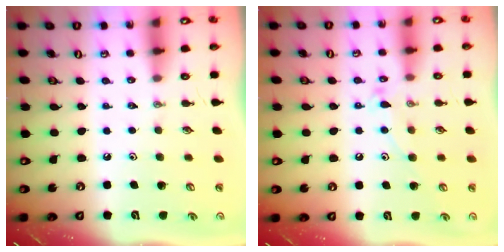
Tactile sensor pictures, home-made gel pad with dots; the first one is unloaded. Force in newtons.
{"total": 9.8, "press": 9.7, "slide": 0.9}